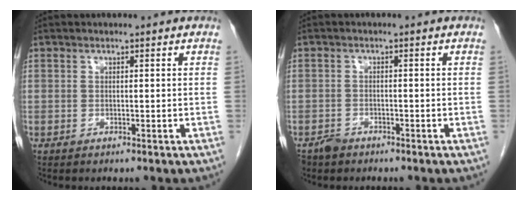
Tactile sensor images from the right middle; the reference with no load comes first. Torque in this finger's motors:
{"motor_torque": [-0.35, -0.11, 0.00, 0.00]}